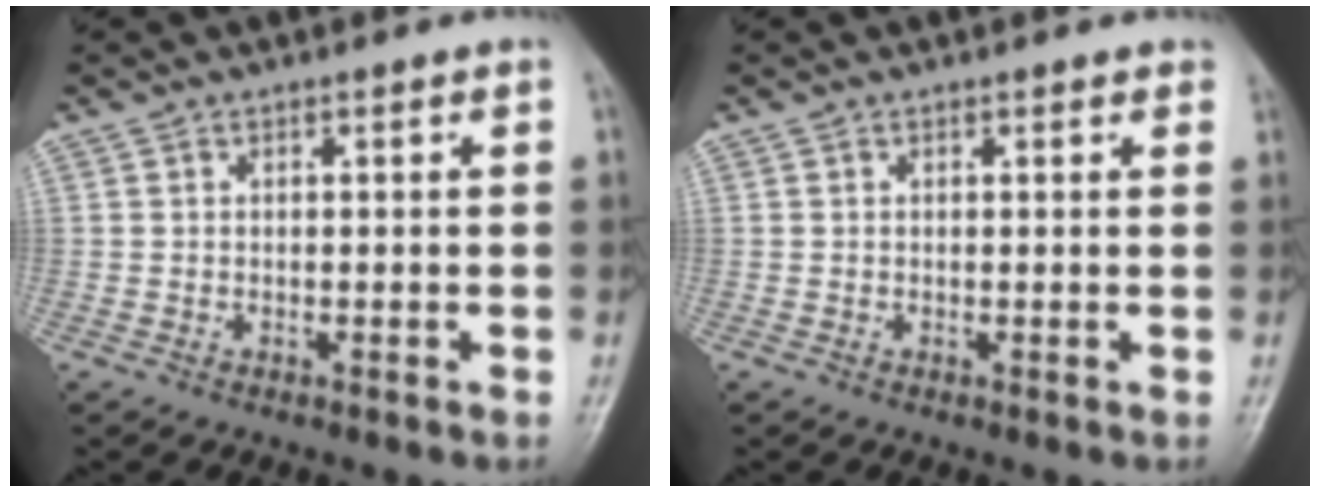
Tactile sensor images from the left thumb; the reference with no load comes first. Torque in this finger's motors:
{"motor_torque": [-0.13, 0.05, -0.13, 0.26, 0.03]}